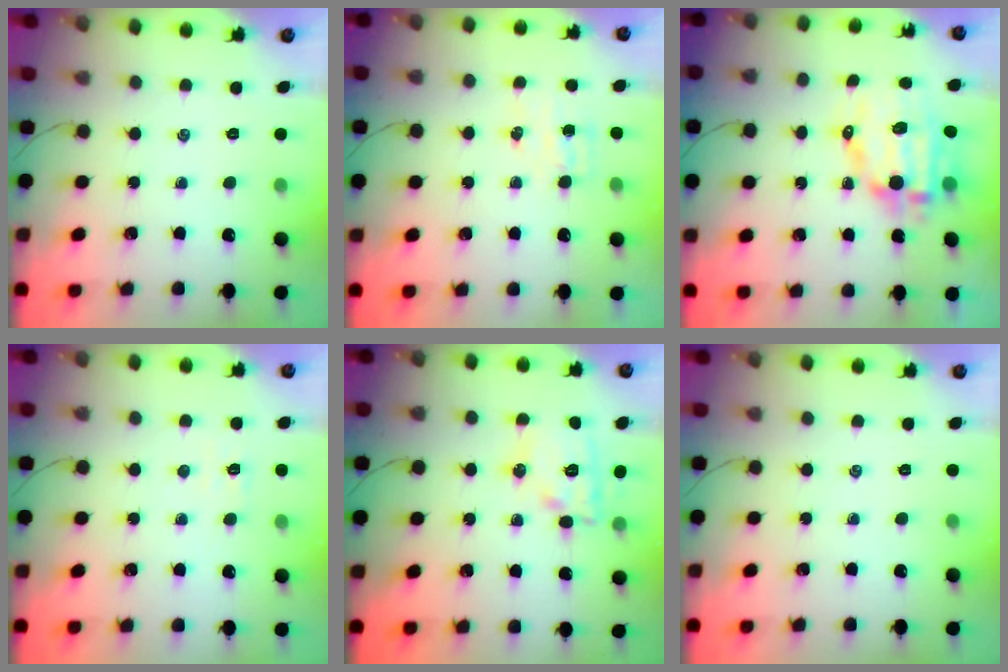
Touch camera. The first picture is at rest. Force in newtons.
{"total": 4.3, "press": 4.3, "slide": 0.7}
{"total": 12.2, "press": 11.9, "slide": 2.5}
{"total": 2.8, "press": 2.7, "slide": 0.8}
{"total": 11.8, "press": 11.8, "slide": 0.4}
{"total": 0.0}